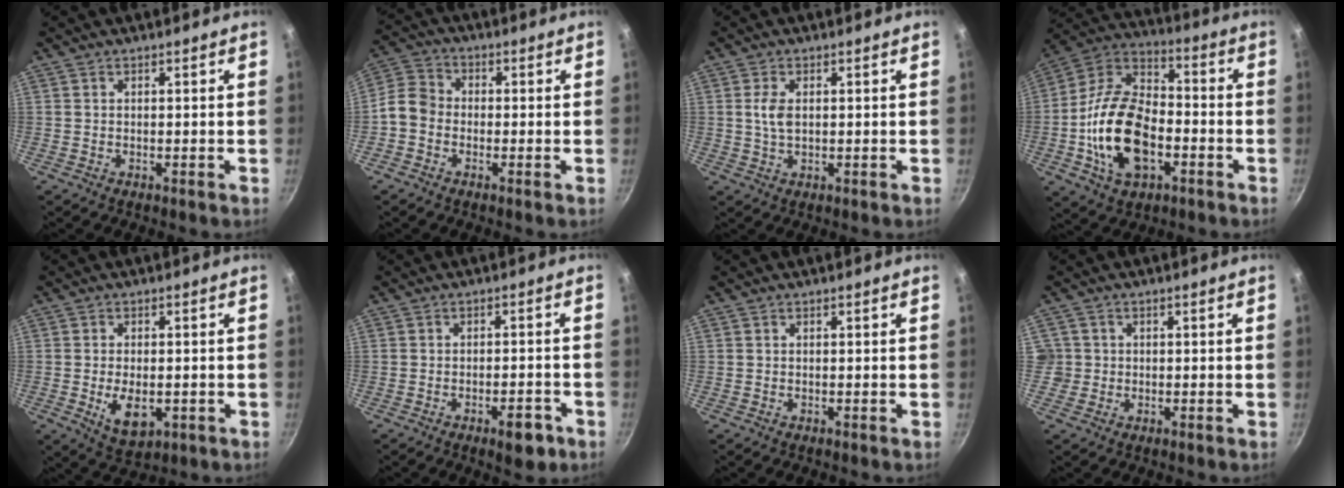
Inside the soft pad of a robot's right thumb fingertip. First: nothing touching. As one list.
[{"total": 5.9, "force": [-1.7, 4.8, 3.0], "torque": [-0.045, 0.024, -0.054]}, {"total": 3.5, "force": [0.6, 2.0, 2.9], "torque": [-0.057, 0.000, 0.011]}, {"total": 19.7, "force": [-4.9, 11.9, 14.9], "torque": [-0.260, 0.038, -0.099]}, {"total": 7.3, "force": [-1.5, 4.2, 5.8], "torque": [-0.088, -0.005, -0.013]}, {"total": 5.6, "force": [-3.0, 2.3, 4.1], "torque": [-0.037, 0.023, -0.032]}, {"total": 0.0}, {"total": 2.8, "force": [-0.1, 2.8, 0.3], "torque": [0.013, 0.009, -0.004]}]